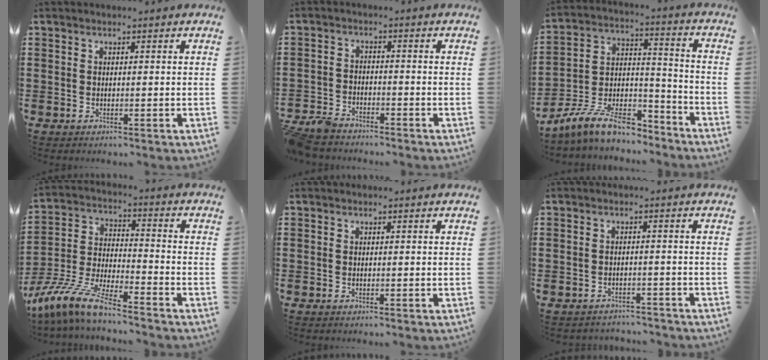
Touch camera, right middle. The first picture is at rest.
{"total": 3.9, "force": [-3.8, 0.9, 0.5], "torque": [-0.032, -0.002, -0.083]}
{"total": 11.1, "force": [-9.0, 3.4, 5.7], "torque": [-0.123, 0.019, -0.177]}
{"total": 10.2, "force": [-8.8, 0.6, 5.0], "torque": [-0.123, -0.002, -0.183]}
{"total": 0.0}
{"total": 2.2, "force": [-2.1, 0.3, -0.2], "torque": [-0.005, -0.001, -0.047]}